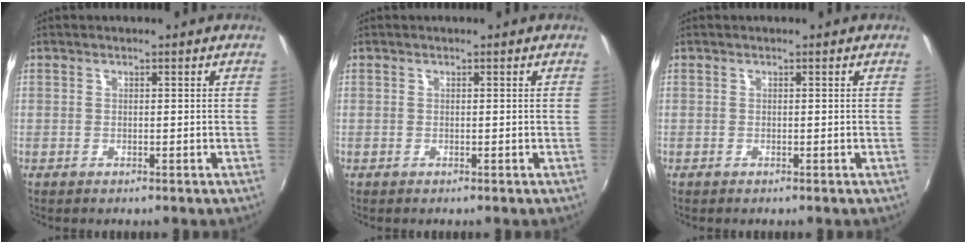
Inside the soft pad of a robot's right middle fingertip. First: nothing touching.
{"total": 0.0}
{"total": 0.0}